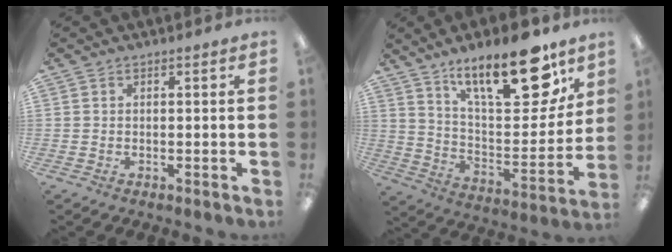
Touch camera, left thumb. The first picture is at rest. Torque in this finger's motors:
{"motor_torque": [0.43, 0.46, 1.40, -1.37, 0.23]}